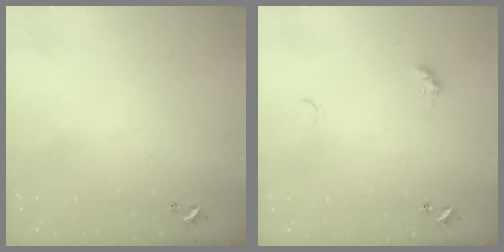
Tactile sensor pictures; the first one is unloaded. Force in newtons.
{"total": 2.4, "press": 2.3, "slide": 0.5}